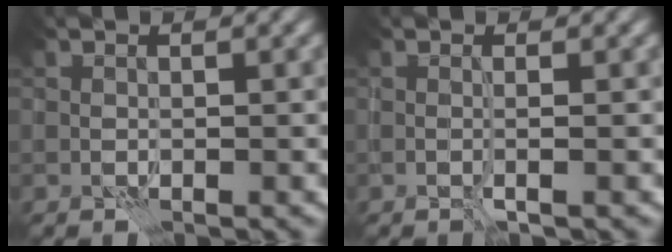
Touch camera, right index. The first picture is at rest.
{"total": 0.9, "force": [-0.2, -0.1, 0.9], "torque": [-0.015, -0.002, -0.005]}